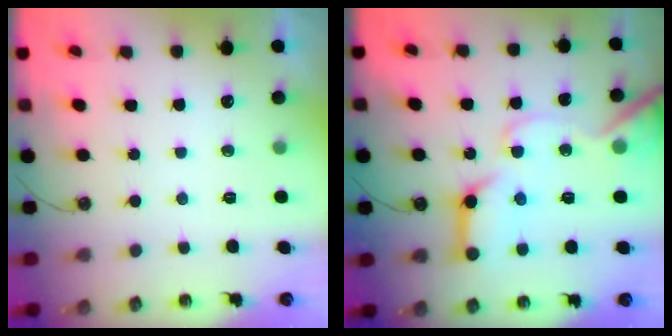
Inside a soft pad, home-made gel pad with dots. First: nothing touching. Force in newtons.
{"total": 18.4, "press": 18.2, "slide": 2.0}